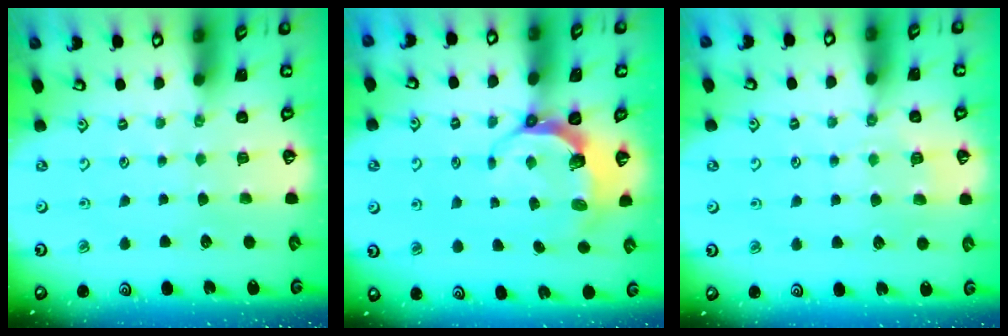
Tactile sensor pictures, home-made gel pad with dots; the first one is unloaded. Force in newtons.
{"total": 7.4, "press": 6.2, "slide": 4.1}
{"total": 5.3, "press": 5.2, "slide": 0.6}